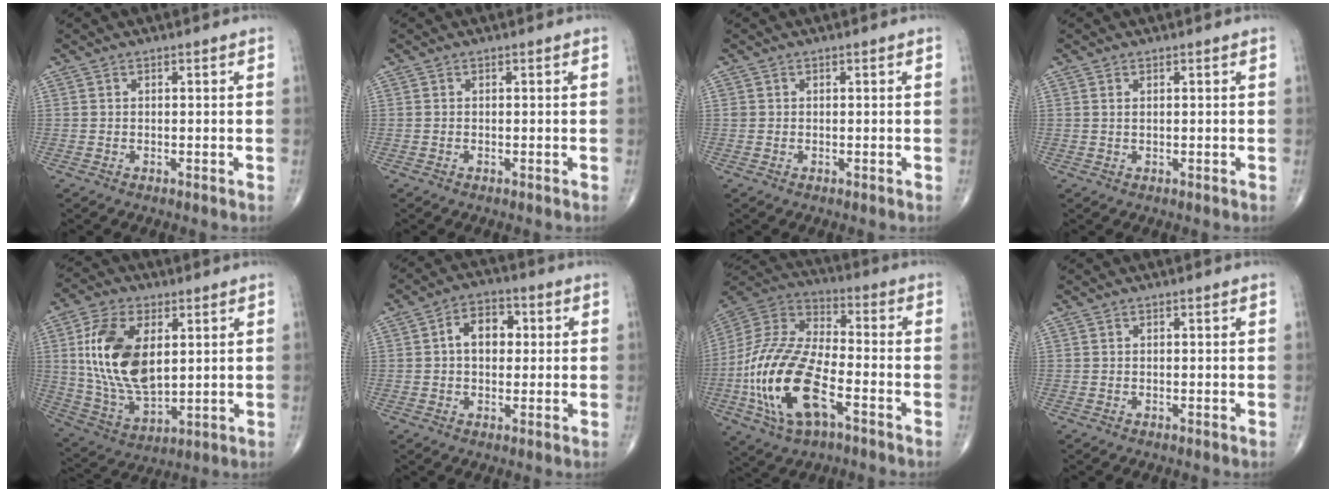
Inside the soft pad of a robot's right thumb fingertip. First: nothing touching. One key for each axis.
{"total": 0.0}
{"total": 0.7, "fx": 0.1, "fy": 0.7, "fz": 0.2, "tx": 0.003, "ty": 0.002, "tz": 0.002}
{"total": 0.6, "fx": 0.3, "fy": 0.3, "fz": 0.5, "tx": -0.012, "ty": 0.003, "tz": 0.007}
{"total": 17.7, "fx": 3.7, "fy": 9.8, "fz": 14.3, "tx": -0.268, "ty": -0.016, "tz": 0.077}
{"total": 7.3, "fx": 1.0, "fy": 5.0, "fz": 5.2, "tx": -0.064, "ty": 0.018, "tz": 0.009}
{"total": 21.2, "fx": -7.1, "fy": 9.7, "fz": 17.4, "tx": -0.365, "ty": 0.024, "tz": -0.131}
{"total": 0.0}